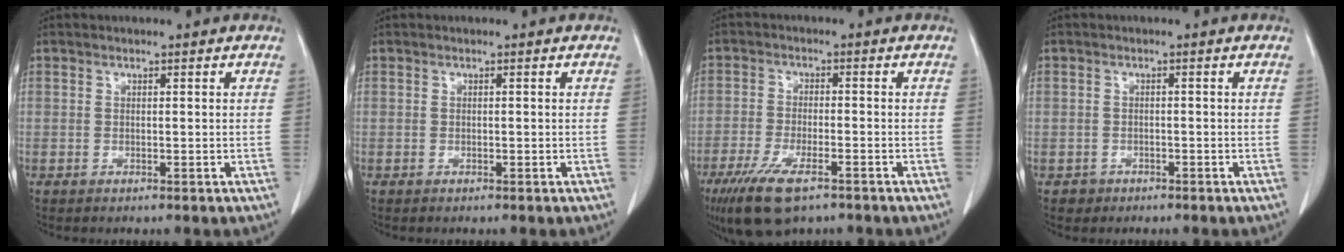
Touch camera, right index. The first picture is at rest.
{"total": 0.0}
{"total": 9.7, "force": [-6.3, 2.7, 6.8], "torque": [-0.130, -0.021, -0.107]}
{"total": 1.7, "force": [-0.9, 1.4, -0.2], "torque": [-0.001, 0.007, -0.017]}